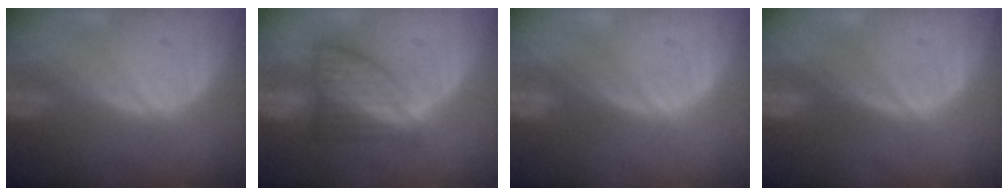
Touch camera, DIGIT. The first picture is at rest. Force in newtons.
{"total": 6.9, "press": 6.5, "slide": 2.5}
{"total": 0.0}
{"total": 0.0}